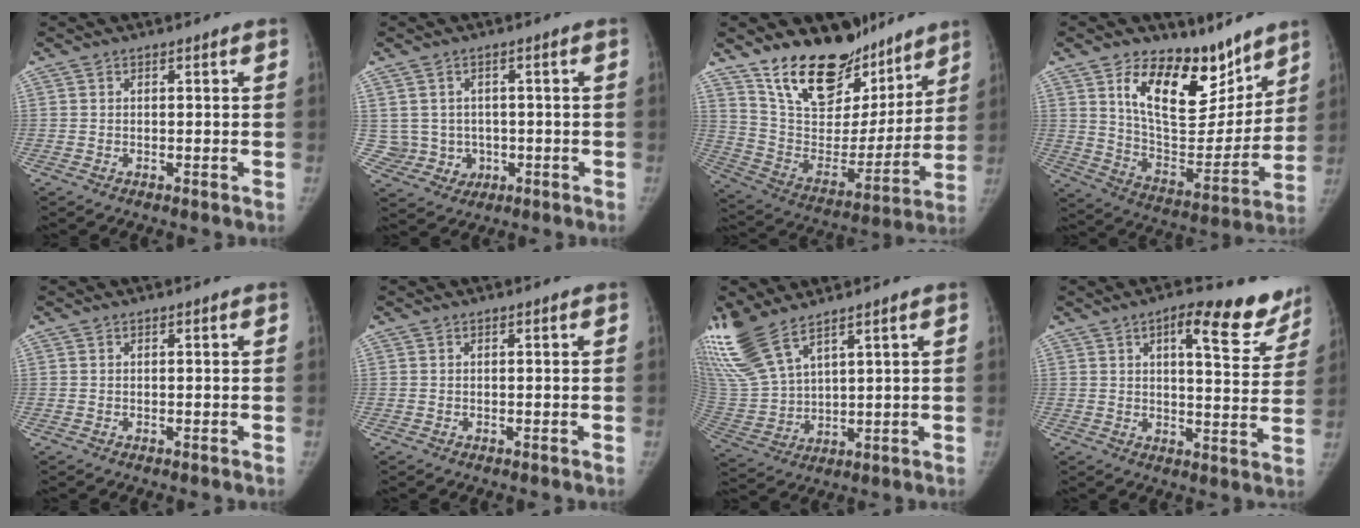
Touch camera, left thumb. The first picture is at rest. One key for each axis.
{"total": 6.0, "fx": 0.2, "fy": 5.8, "fz": 1.4, "tx": -0.004, "ty": 0.008, "tz": 0.020}
{"total": 23.0, "fx": 17.4, "fy": 11.4, "fz": 9.8, "tx": -0.115, "ty": -0.096, "tz": 0.298}
{"total": 19.0, "fx": 12.1, "fy": 9.8, "fz": 10.9, "tx": -0.115, "ty": -0.086, "tz": 0.212}
{"total": 0.0}
{"total": 0.0}
{"total": 13.7, "fx": 10.1, "fy": 4.6, "fz": 8.1, "tx": -0.184, "ty": -0.037, "tz": 0.221}
{"total": 13.6, "fx": 9.1, "fy": 5.0, "fz": 8.7, "tx": -0.067, "ty": -0.048, "tz": 0.111}